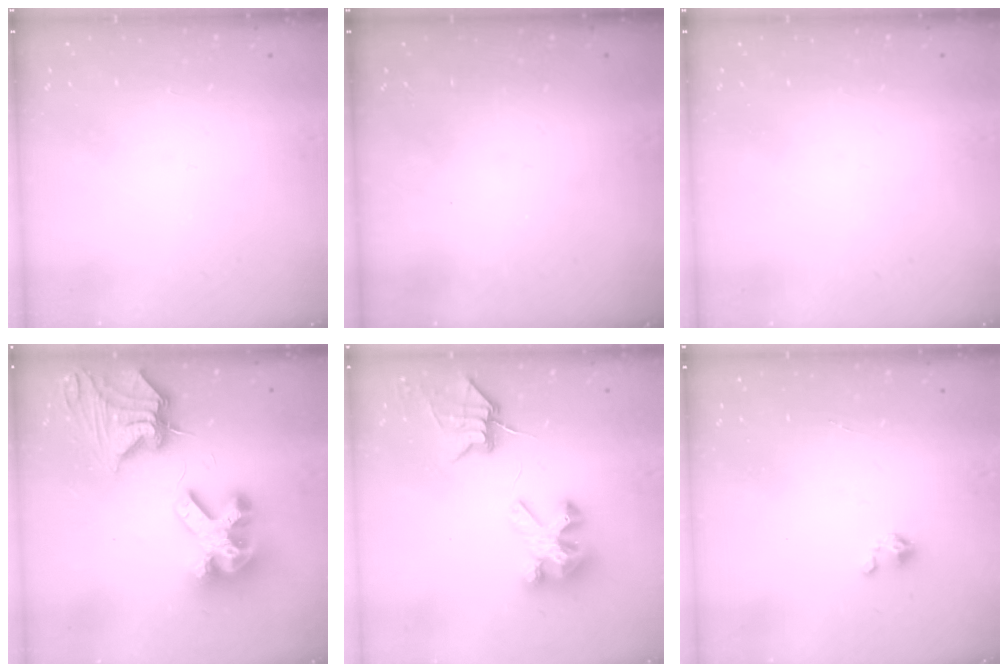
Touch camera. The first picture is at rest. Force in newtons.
{"total": 0.0}
{"total": 0.0}
{"total": 16.4, "press": 16.3, "slide": 1.9}
{"total": 7.5, "press": 7.5, "slide": 0.5}
{"total": 0.0}